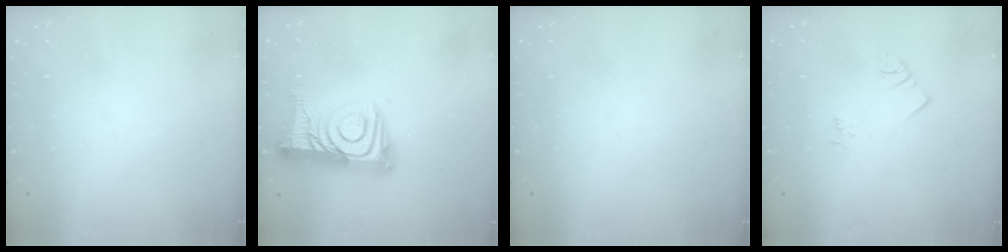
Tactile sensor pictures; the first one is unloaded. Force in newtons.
{"total": 17.3, "press": 17.2, "slide": 1.3}
{"total": 0.0}
{"total": 2.5, "press": 2.5, "slide": 0.5}